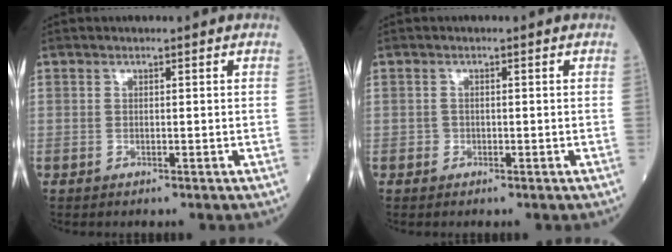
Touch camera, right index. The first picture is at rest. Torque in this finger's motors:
{"motor_torque": [0.06, 0.01, 0.03, 0.01]}